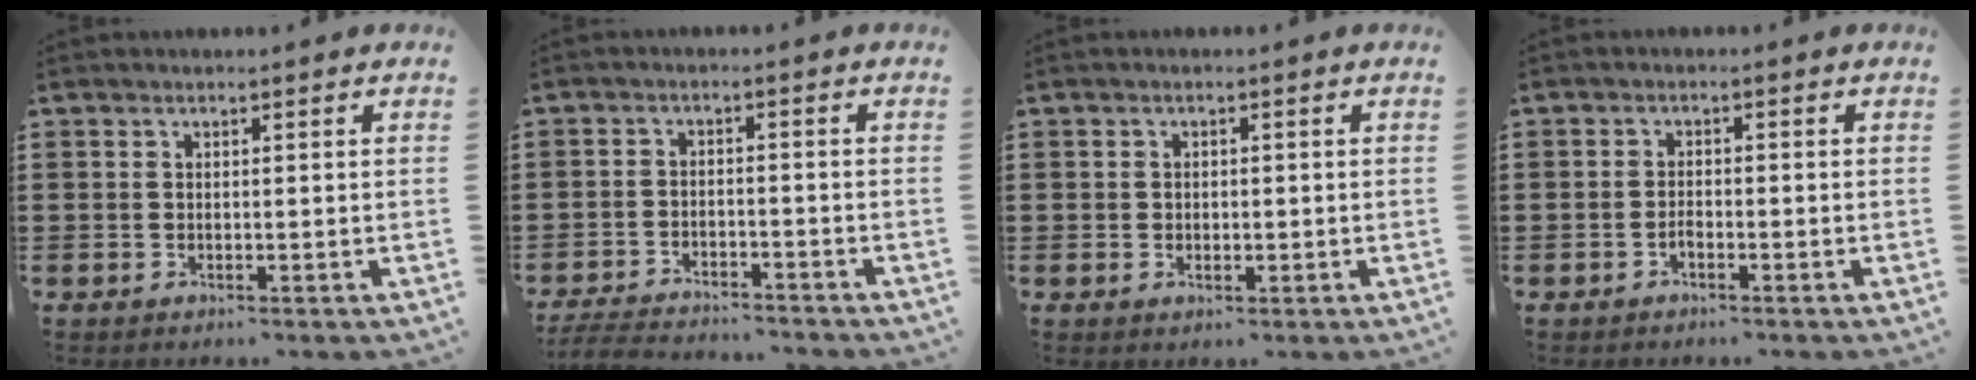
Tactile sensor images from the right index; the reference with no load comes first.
{"total": 4.6, "force": [-4.5, 0.1, 0.4], "torque": [-0.021, -0.006, -0.097]}
{"total": 1.0, "force": [-0.1, 0.8, 0.6], "torque": [-0.014, 0.004, -0.003]}
{"total": 1.1, "force": [-0.8, 0.4, 0.5], "torque": [-0.013, -0.003, -0.015]}